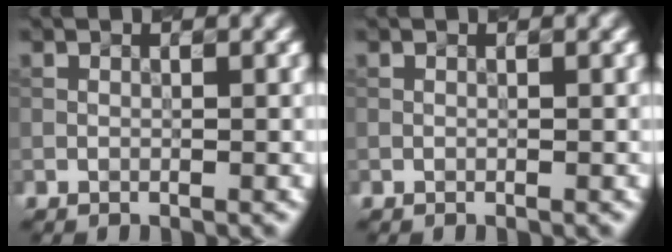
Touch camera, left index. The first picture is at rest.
{"total": 0.0}